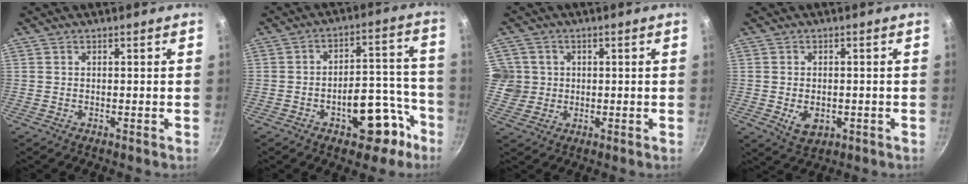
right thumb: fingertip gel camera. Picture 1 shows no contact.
{"total": 14.1, "force": [-6.8, 7.6, 9.7], "torque": [-0.064, 0.071, -0.088]}
{"total": 5.6, "force": [0.7, 5.4, 1.1], "torque": [0.010, 0.004, 0.013]}
{"total": 5.2, "force": [-1.2, 3.5, 3.6], "torque": [-0.048, -0.002, -0.010]}